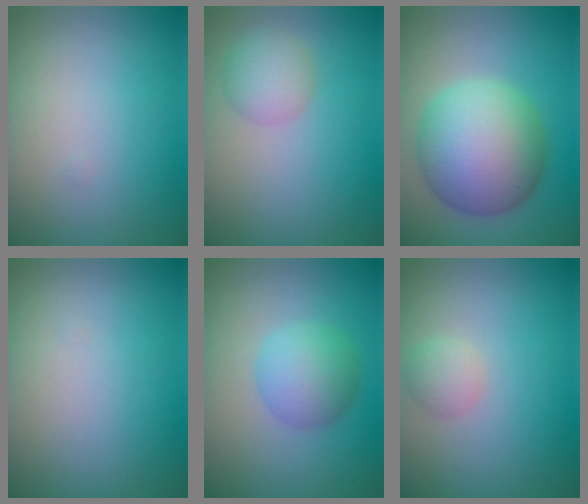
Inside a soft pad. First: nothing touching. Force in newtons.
{"total": 2.5, "press": 2.5, "slide": 0.0}
{"total": 9.2, "press": 9.2, "slide": 0.2}
{"total": 0.0}
{"total": 3.6, "press": 3.6, "slide": 0.1}
{"total": 1.4, "press": 1.4, "slide": 0.1}